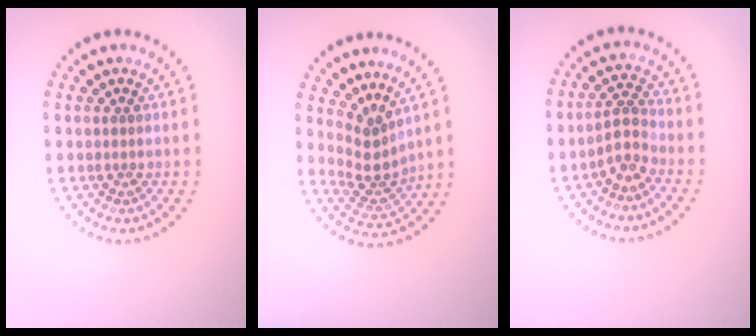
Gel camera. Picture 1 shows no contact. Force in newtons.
{"total": 2.8, "press": 1.9, "slide": 2.1}
{"total": 2.3, "press": 1.8, "slide": 1.3}